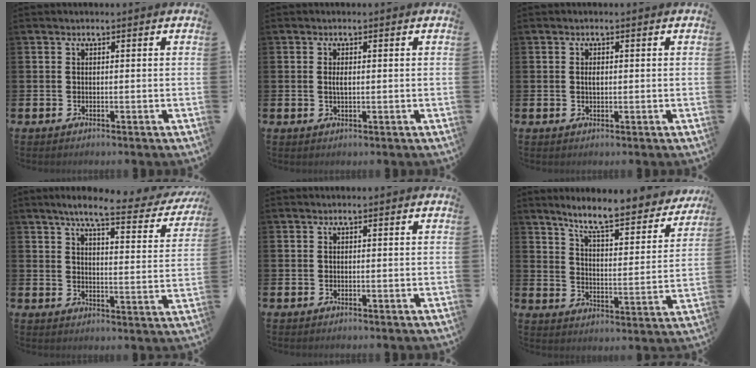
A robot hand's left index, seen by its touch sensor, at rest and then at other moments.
{"total": 1.3, "force": [0.1, 0.5, 1.2], "torque": [-0.022, 0.003, -0.001]}
{"total": 1.0, "force": [0.1, 0.5, 0.9], "torque": [-0.015, 0.003, -0.001]}
{"total": 6.6, "force": [5.5, 0.8, 3.5], "torque": [-0.076, -0.030, 0.087]}
{"total": 0.0}
{"total": 8.1, "force": [7.4, 0.9, 3.2], "torque": [-0.080, -0.056, 0.124]}